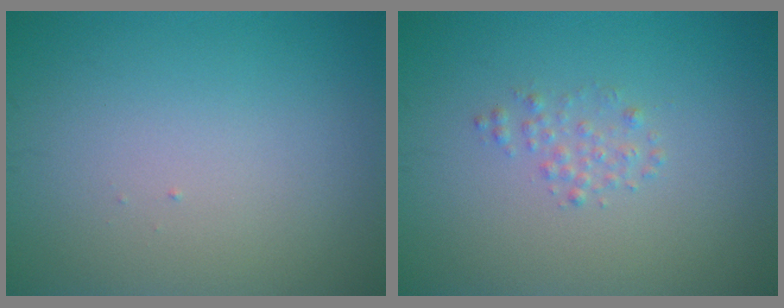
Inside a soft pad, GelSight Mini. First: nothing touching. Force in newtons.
{"total": 1.1, "press": 1.1, "slide": 0.1}